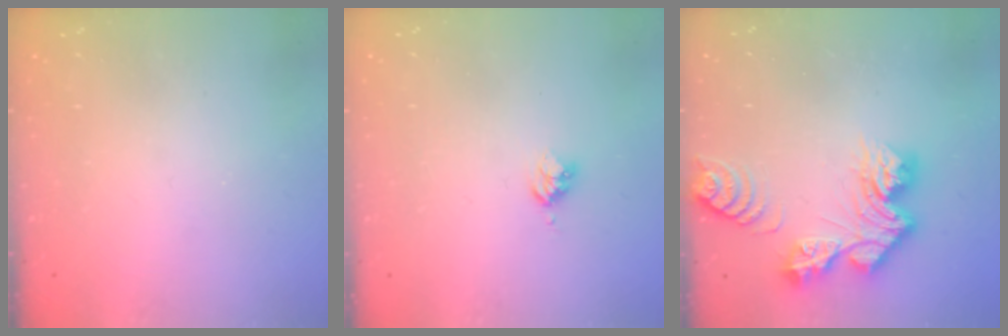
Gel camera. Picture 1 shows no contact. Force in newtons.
{"total": 3.0, "press": 2.9, "slide": 0.4}
{"total": 13.6, "press": 13.6, "slide": 1.3}